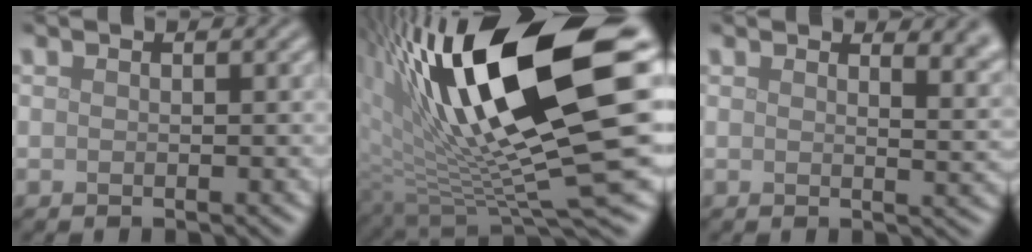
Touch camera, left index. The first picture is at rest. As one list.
[{"total": 17.6, "force": [5.2, 4.7, 16.2], "torque": [-0.279, -0.005, 0.096]}, {"total": 5.0, "force": [3.2, 2.2, 3.2], "torque": [-0.015, 0.012, 0.035]}]